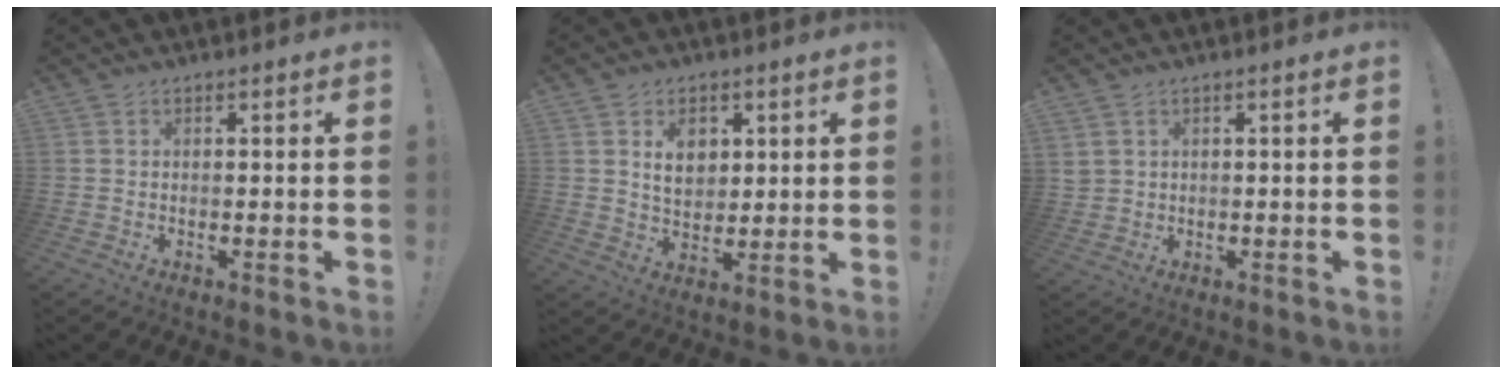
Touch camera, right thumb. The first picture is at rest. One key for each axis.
{"total": 7.5, "fx": 2.8, "fy": 5.8, "fz": 4.0, "tx": -0.057, "ty": -0.013, "tz": 0.050}
{"total": 2.8, "fx": 1.5, "fy": 2.1, "fz": 1.0, "tx": -0.021, "ty": -0.004, "tz": 0.032}